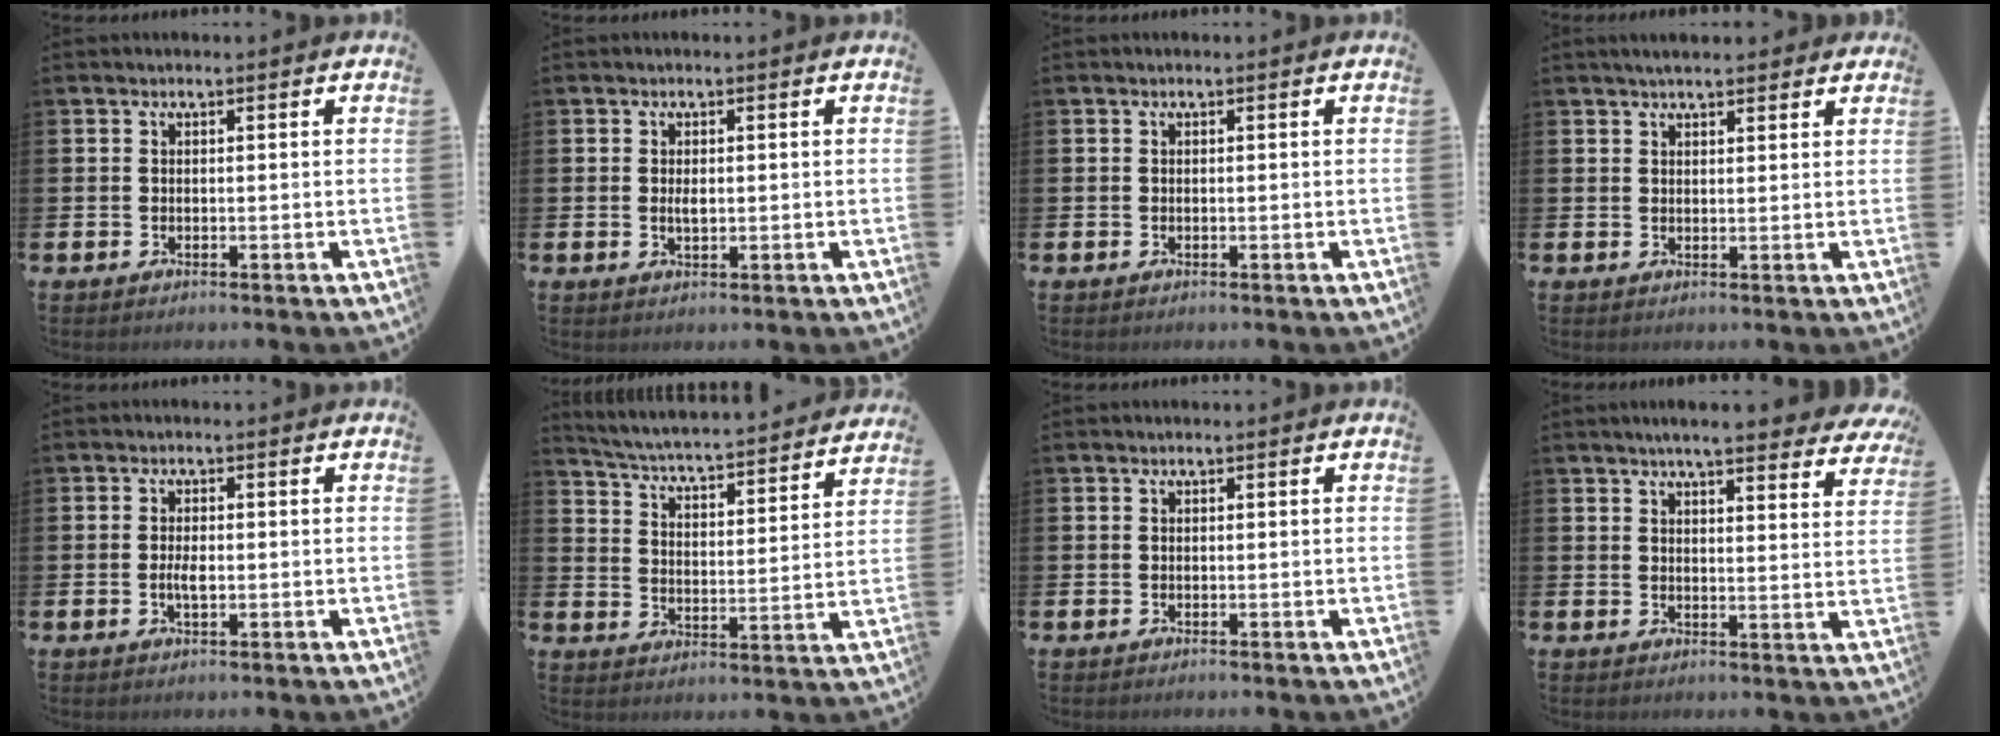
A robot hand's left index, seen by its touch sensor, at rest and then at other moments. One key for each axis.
{"total": 1.3, "fx": 0.2, "fy": 0.6, "fz": 1.1, "tx": -0.018, "ty": 0.001, "tz": 0.001}
{"total": 0.0}
{"total": 2.9, "fx": 2.6, "fy": 0.7, "fz": 0.9, "tx": -0.008, "ty": -0.007, "tz": 0.045}
{"total": 2.1, "fx": -0.2, "fy": 0.9, "fz": 1.9, "tx": -0.030, "ty": -0.001, "tz": -0.006}
{"total": 4.9, "fx": 4.7, "fy": 0.2, "fz": 1.2, "tx": -0.045, "ty": -0.049, "tz": 0.073}
{"total": 0.0}
{"total": 5.4, "fx": 5.0, "fy": 0.2, "fz": 2.0, "tx": -0.040, "ty": -0.028, "tz": 0.085}